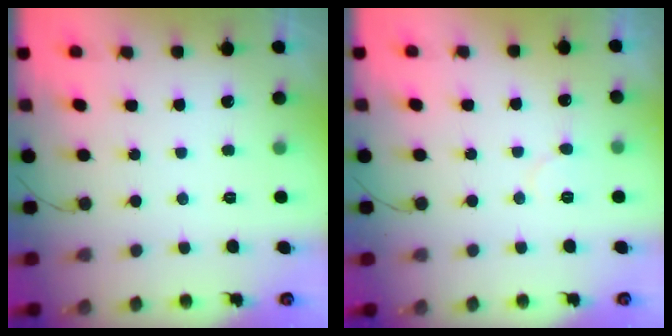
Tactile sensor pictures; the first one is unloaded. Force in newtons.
{"total": 4.4, "press": 4.3, "slide": 0.5}